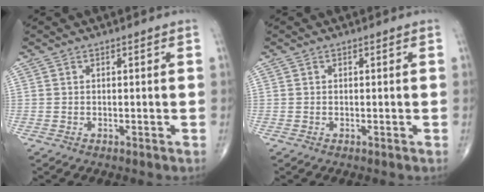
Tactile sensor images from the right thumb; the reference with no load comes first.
{"total": 0.0}